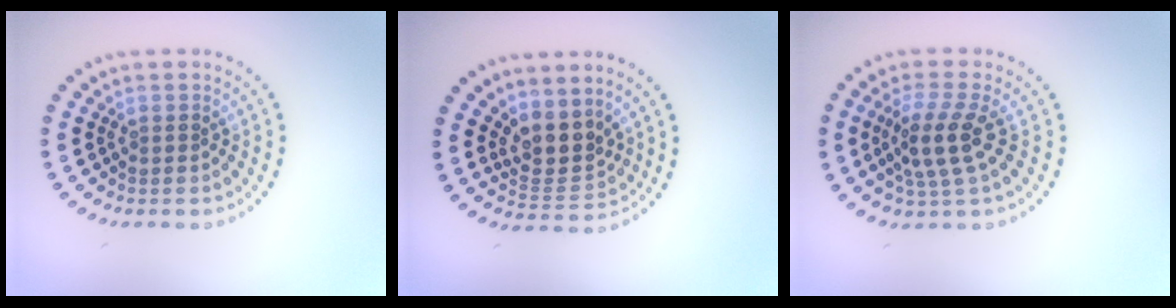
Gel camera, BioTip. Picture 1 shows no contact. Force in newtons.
{"total": 3.2, "press": 2.5, "slide": 2.0}
{"total": 3.6, "press": 3.1, "slide": 1.8}